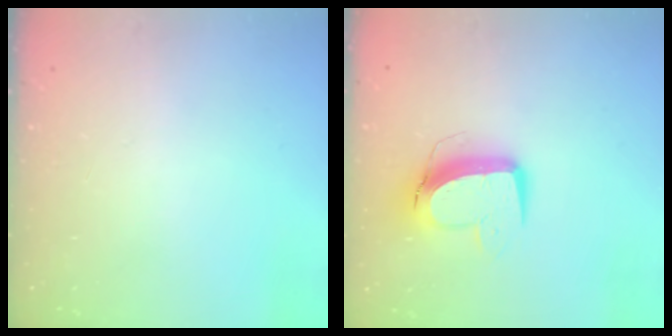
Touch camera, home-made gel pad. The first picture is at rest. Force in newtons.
{"total": 11.1, "press": 11.1, "slide": 0.9}